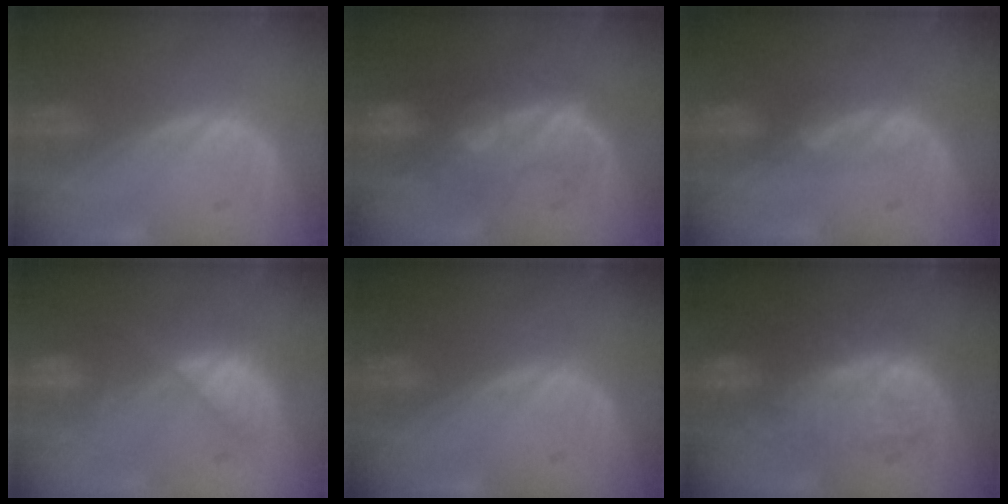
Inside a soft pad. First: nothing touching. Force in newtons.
{"total": 8.8, "press": 8.2, "slide": 3.2}
{"total": 3.1, "press": 2.7, "slide": 1.6}
{"total": 7.7, "press": 6.9, "slide": 3.5}
{"total": 0.0}
{"total": 9.4, "press": 9.2, "slide": 2.2}